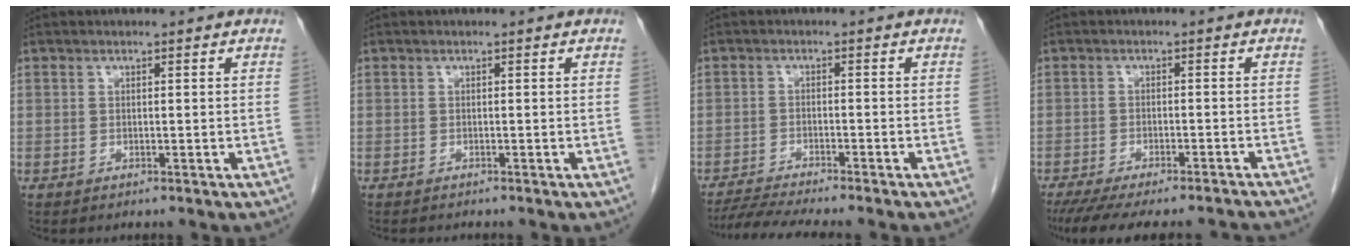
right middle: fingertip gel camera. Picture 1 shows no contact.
{"total": 1.1, "force": [-1.1, 0.2, 0.3], "torque": [-0.008, -0.002, -0.013]}
{"total": 6.8, "force": [-6.0, -1.0, 2.9], "torque": [-0.043, -0.018, -0.100]}
{"total": 15.6, "force": [-14.0, 2.1, 6.4], "torque": [-0.111, -0.022, -0.187]}